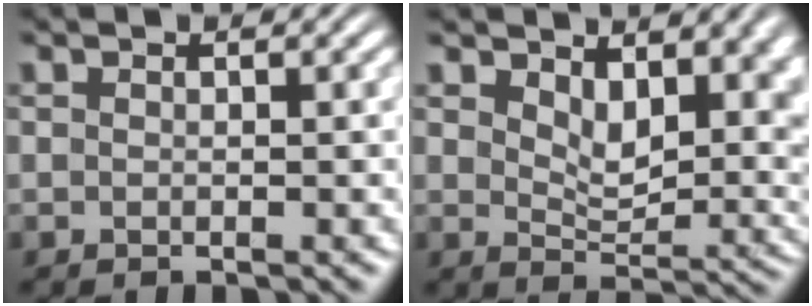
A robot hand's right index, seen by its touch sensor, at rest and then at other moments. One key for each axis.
{"total": 5.7, "fx": 3.0, "fy": 2.7, "fz": 4.1, "tx": -0.036, "ty": -0.016, "tz": 0.046}